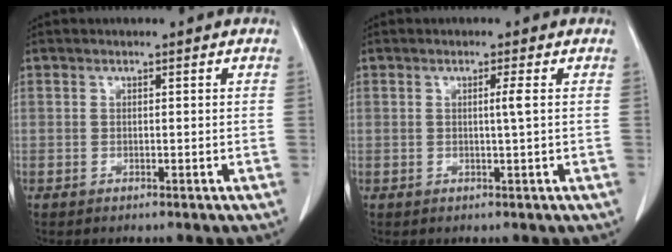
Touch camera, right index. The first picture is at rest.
{"total": 1.6, "force": [0.2, -0.5, 1.5], "torque": [-0.027, -0.002, 0.003]}